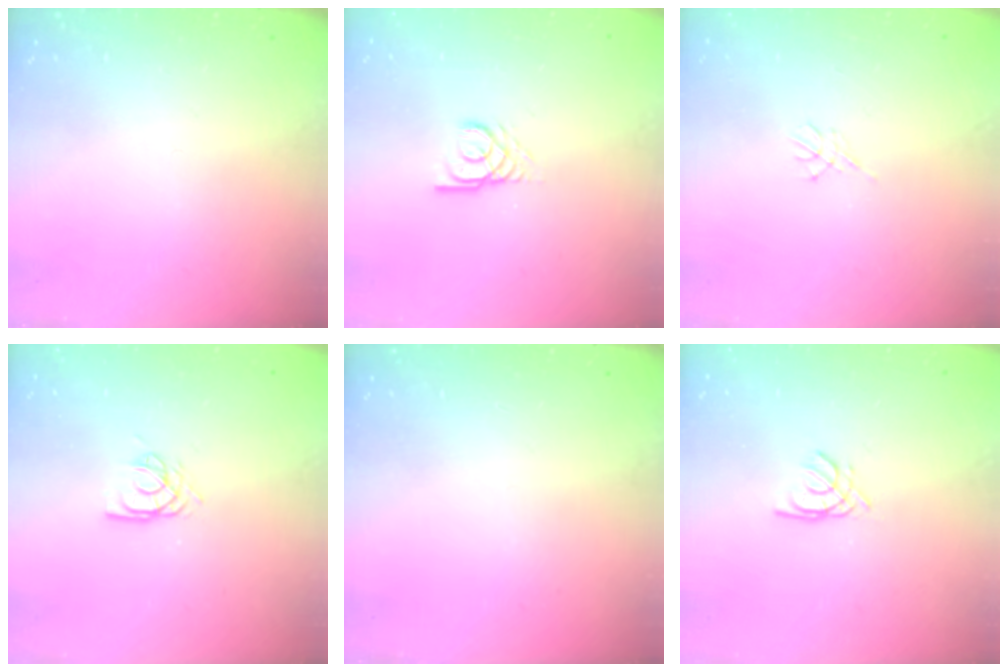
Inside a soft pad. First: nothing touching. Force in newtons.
{"total": 2.7, "press": 2.7, "slide": 0.2}
{"total": 3.0, "press": 2.9, "slide": 0.6}
{"total": 6.0, "press": 6.0, "slide": 0.5}
{"total": 0.0}
{"total": 1.7, "press": 1.7, "slide": 0.4}